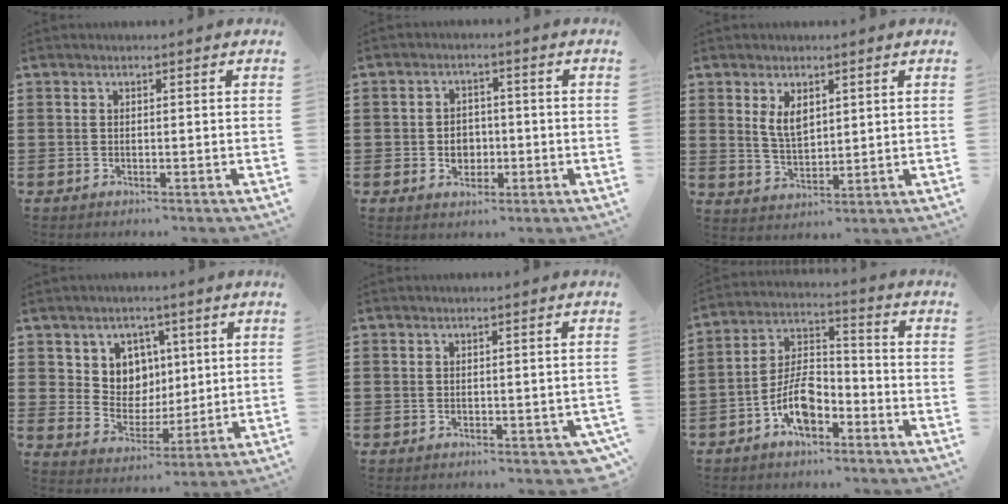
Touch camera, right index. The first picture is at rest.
{"total": 3.4, "force": [-0.8, 2.8, 1.8], "torque": [-0.034, 0.000, -0.018]}
{"total": 4.0, "force": [2.0, 2.0, 2.9], "torque": [-0.054, 0.002, 0.034]}
{"total": 6.4, "force": [2.7, 5.7, 1.2], "torque": [-0.051, -0.004, 0.049]}
{"total": 0.8, "force": [-0.8, 0.1, 0.3], "torque": [-0.006, -0.001, -0.015]}
{"total": 8.2, "force": [-4.4, 3.9, 5.7], "torque": [-0.125, 0.009, -0.085]}